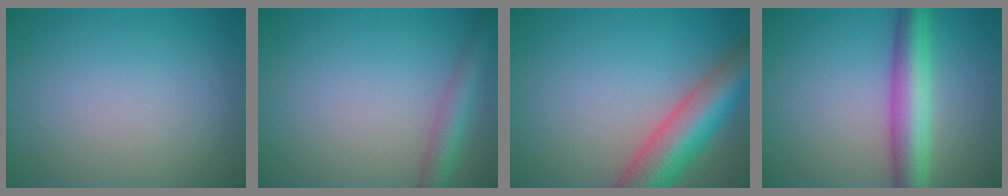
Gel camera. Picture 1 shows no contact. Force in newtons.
{"total": 3.0, "press": 3.0, "slide": 0.1}
{"total": 8.5, "press": 8.5, "slide": 0.4}
{"total": 6.3, "press": 6.3, "slide": 0.1}